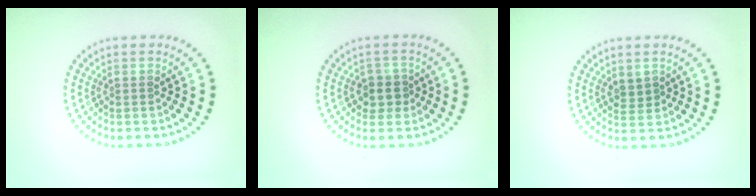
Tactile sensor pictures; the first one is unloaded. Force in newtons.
{"total": 2.1, "press": 1.8, "slide": 1.0}
{"total": 0.9, "press": 0.6, "slide": 0.6}